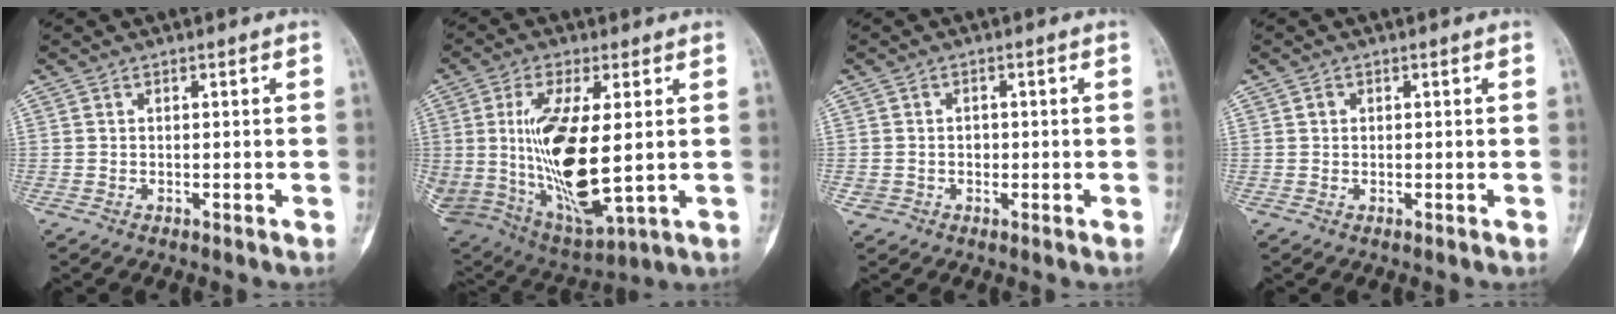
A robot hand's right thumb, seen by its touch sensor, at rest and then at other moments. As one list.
[{"total": 21.3, "force": [1.2, 8.6, 19.5], "torque": [-0.385, -0.023, 0.046]}, {"total": 2.1, "force": [-0.3, 2.0, 0.5], "torque": [0.007, 0.009, -0.002]}, {"total": 0.8, "force": [0.2, 0.7, 0.3], "torque": [-0.002, 0.002, 0.003]}]